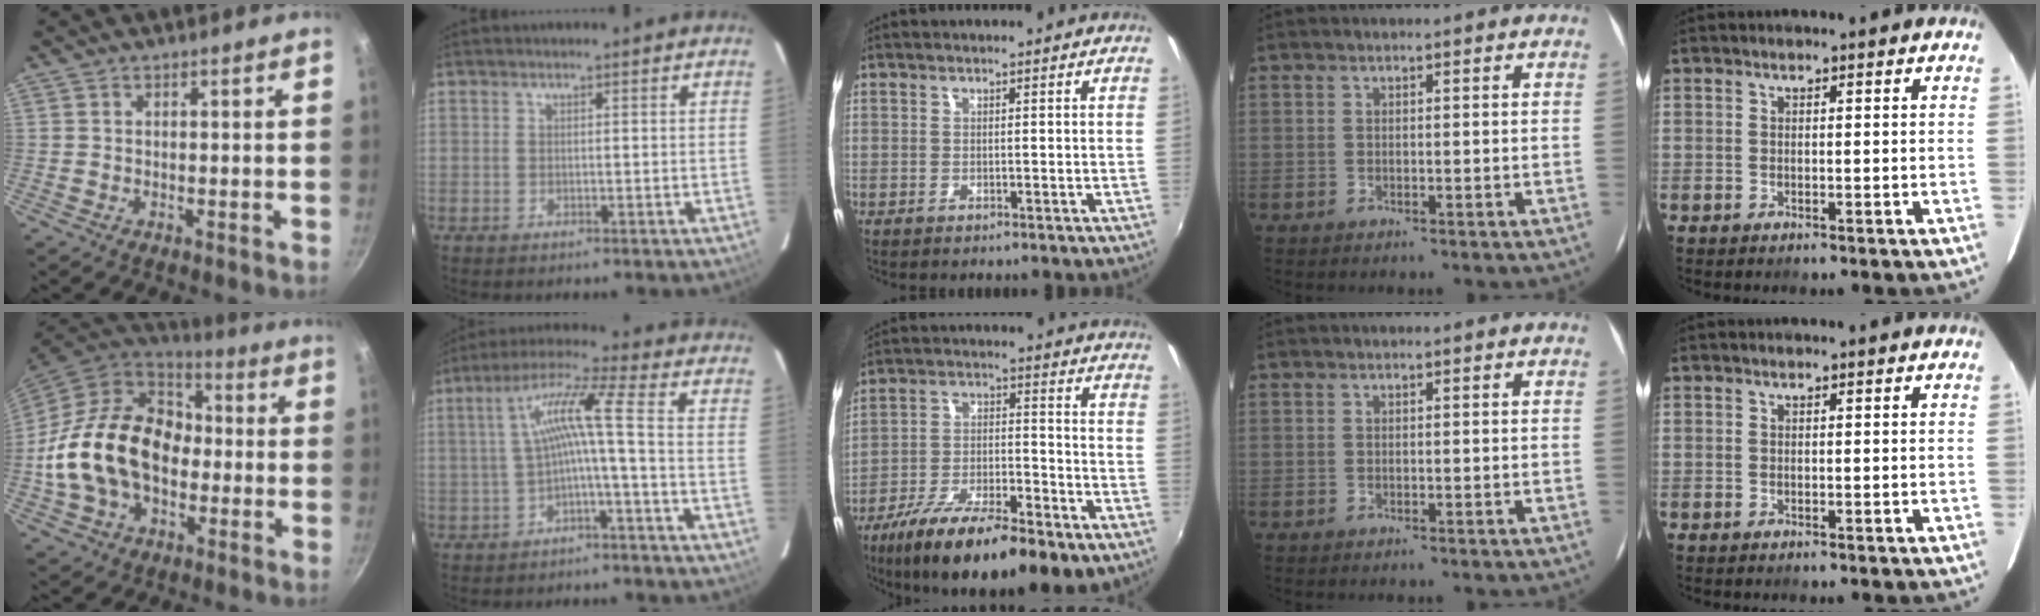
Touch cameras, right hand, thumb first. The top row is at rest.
{"thumb": {"total": 22.8, "force": [-2.4, 16.5, 15.6], "torque": [-0.259, 0.046, -0.044]}, "index": {"total": 7.9, "force": [-1.7, -0.8, 7.7], "torque": [-0.161, 0.015, -0.024]}, "middle": {"total": 20.7, "force": [-14.1, 5.6, 14.1], "torque": [-0.249, -0.038, -0.223]}}